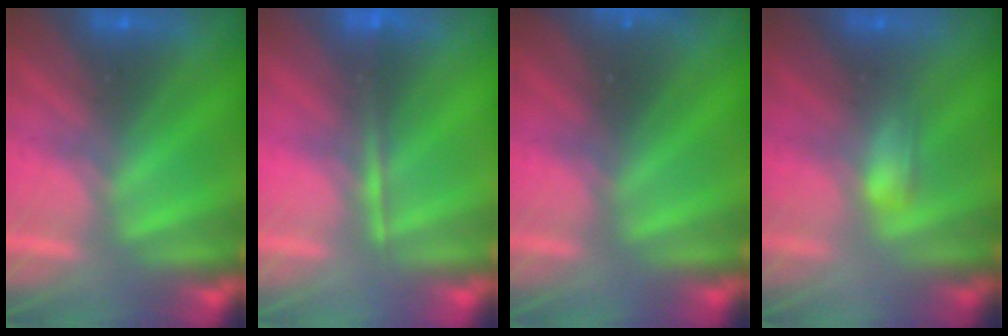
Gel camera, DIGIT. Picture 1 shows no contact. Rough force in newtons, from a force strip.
{"total": 1.6}
{"total": 3.7}
{"total": 2.1}